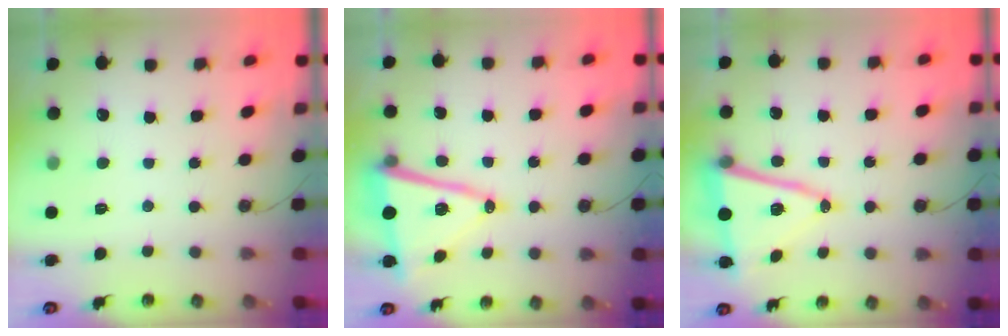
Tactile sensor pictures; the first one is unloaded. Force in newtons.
{"total": 14.1, "press": 13.9, "slide": 2.5}
{"total": 14.3, "press": 13.8, "slide": 3.7}